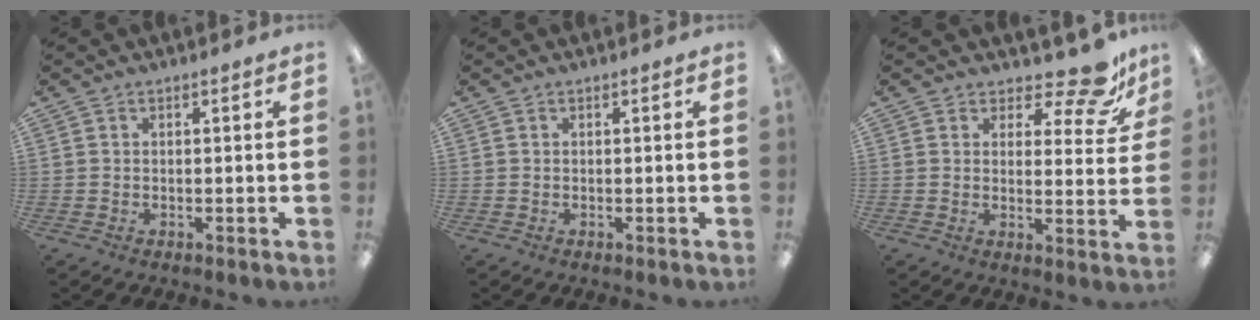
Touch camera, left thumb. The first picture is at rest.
{"total": 0.0}
{"total": 9.7, "force": [7.5, 3.4, 5.1], "torque": [-0.064, -0.052, 0.132]}